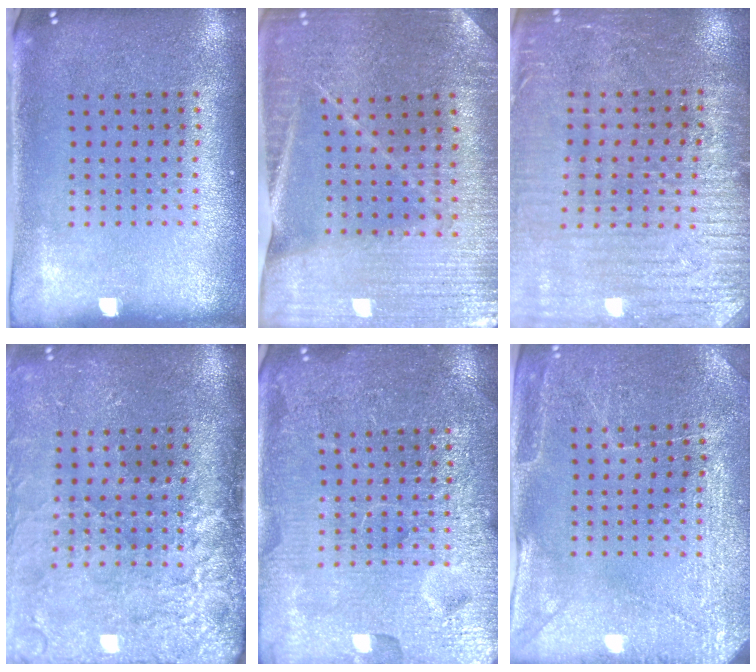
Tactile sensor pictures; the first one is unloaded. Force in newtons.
{"total": 2.3, "press": 2.3, "slide": 0.1}
{"total": 3.1, "press": 3.1, "slide": 0.6}
{"total": 4.6, "press": 3.8, "slide": 2.7}
{"total": 7.1, "press": 7.0, "slide": 0.8}
{"total": 2.9, "press": 2.9, "slide": 0.3}